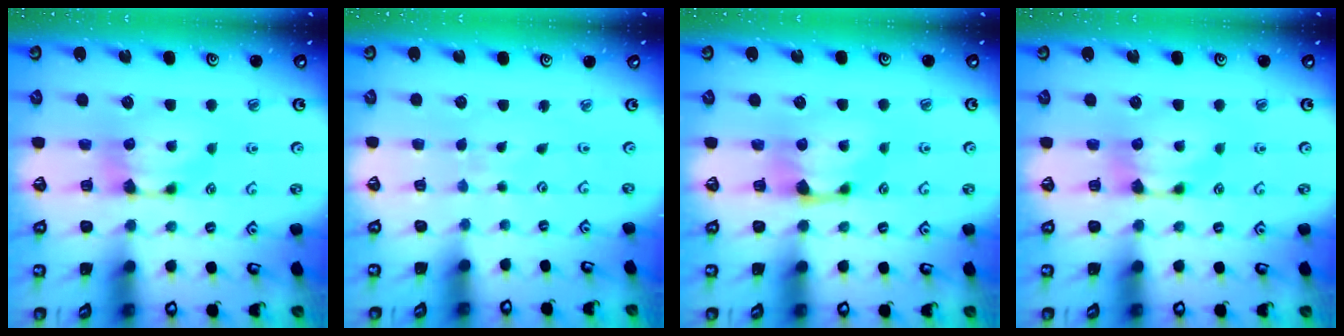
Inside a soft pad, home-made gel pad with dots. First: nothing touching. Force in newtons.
{"total": 4.9, "press": 4.9, "slide": 0.3}
{"total": 1.0, "press": 0.5, "slide": 0.8}
{"total": 0.0}